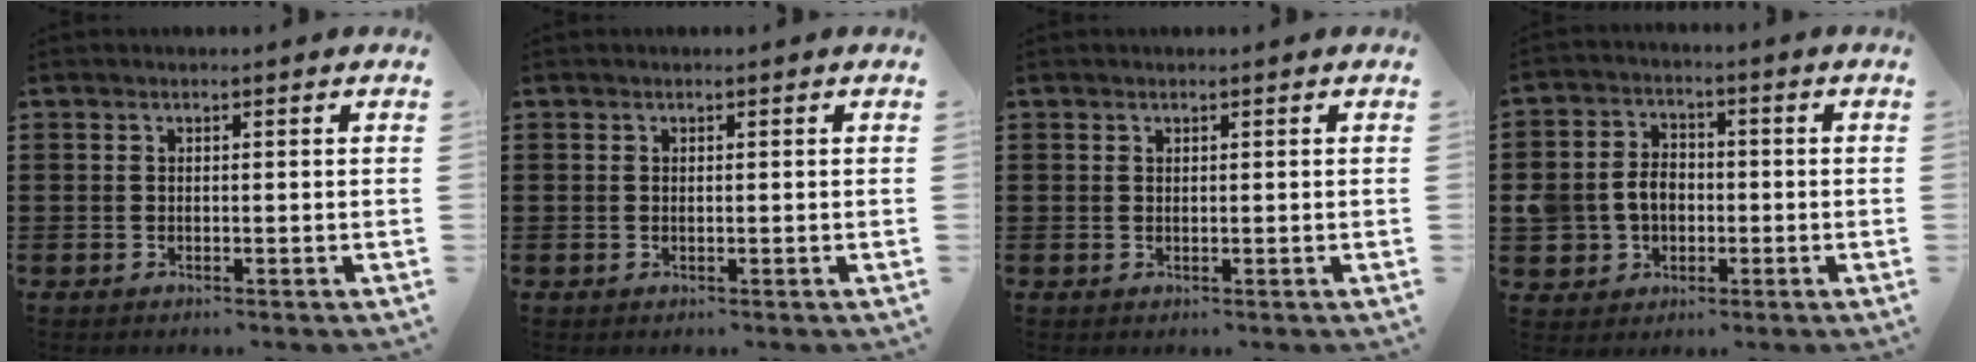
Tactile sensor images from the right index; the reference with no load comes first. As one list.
[{"total": 0.0}, {"total": 0.0}, {"total": 6.2, "force": [-0.9, 5.4, 2.8], "torque": [-0.086, 0.011, -0.021]}]